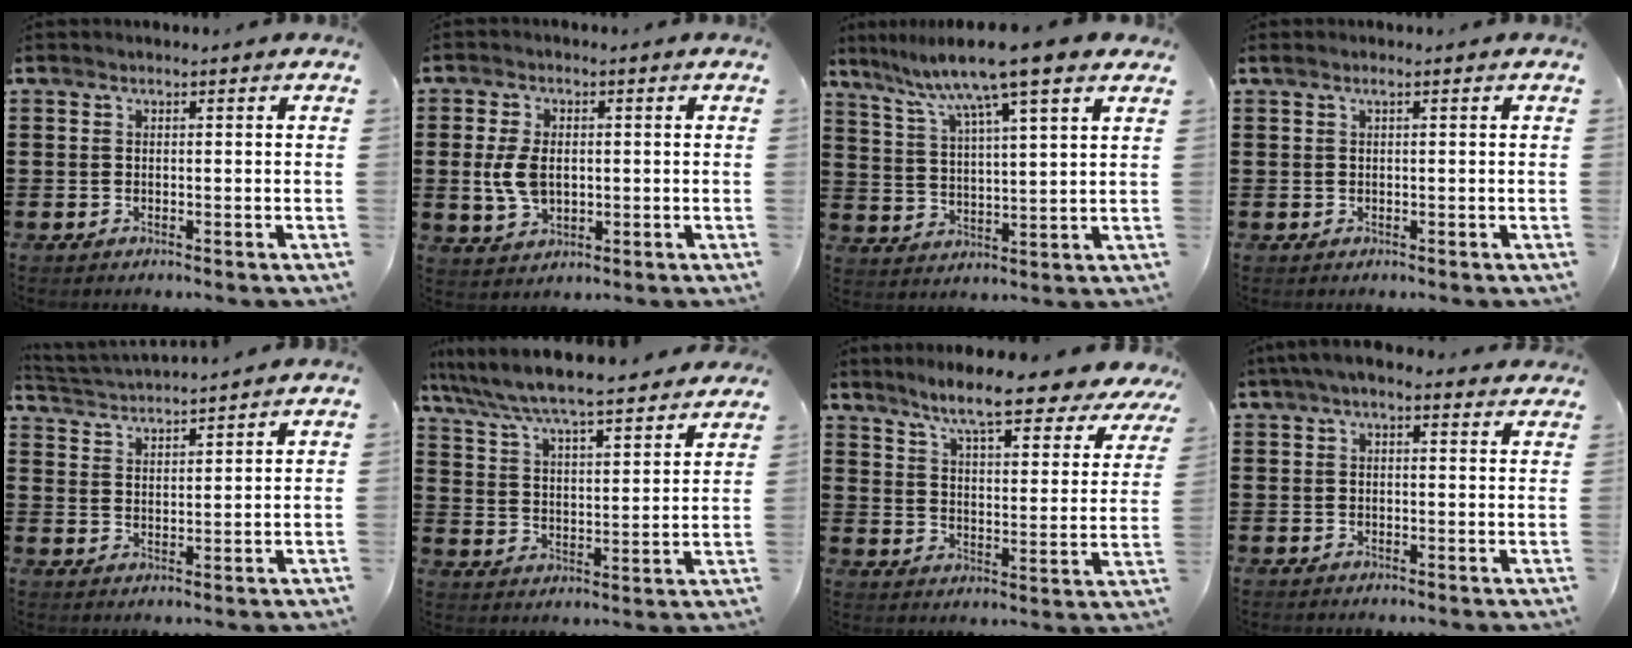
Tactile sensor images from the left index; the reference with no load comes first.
{"total": 5.8, "force": [0.2, 3.7, 4.5], "torque": [-0.112, 0.004, -0.001]}
{"total": 9.1, "force": [7.1, -0.3, 5.8], "torque": [-0.137, -0.036, 0.113]}
{"total": 0.8, "force": [0.2, 0.1, 0.7], "torque": [-0.012, -0.001, 0.004]}
{"total": 3.0, "force": [3.0, -0.4, -0.1], "torque": [-0.012, -0.017, 0.050]}
{"total": 6.4, "force": [6.1, -0.1, 1.9], "torque": [-0.065, -0.044, 0.101]}
{"total": 8.5, "force": [7.4, -0.2, 4.1], "torque": [-0.101, -0.049, 0.120]}
{"total": 3.6, "force": [2.4, 1.4, 2.3], "torque": [-0.051, 0.005, 0.044]}